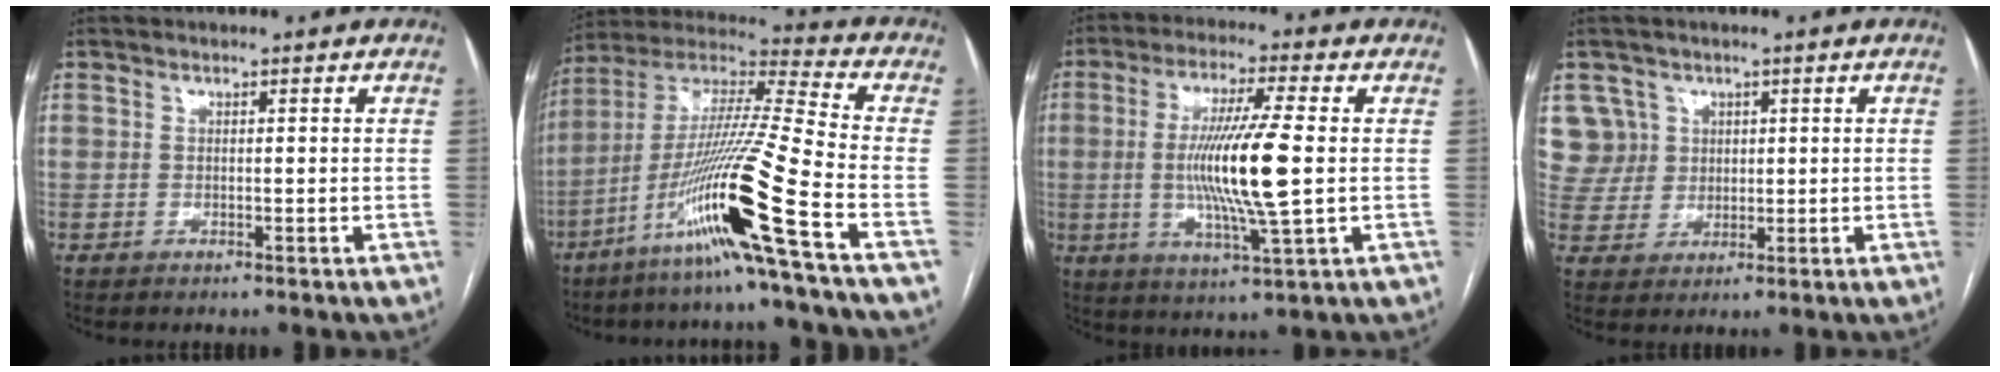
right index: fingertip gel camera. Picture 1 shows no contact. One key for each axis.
{"total": 19.8, "fx": -9.2, "fy": -2.0, "fz": 17.5, "tx": -0.362, "ty": -0.029, "tz": -0.180}
{"total": 13.0, "fx": -0.2, "fy": 0.2, "fz": 13.0, "tx": -0.252, "ty": -0.011, "tz": -0.007}
{"total": 6.6, "fx": 2.8, "fy": 6.0, "fz": -0.2, "tx": 0.008, "ty": 0.018, "tz": 0.065}